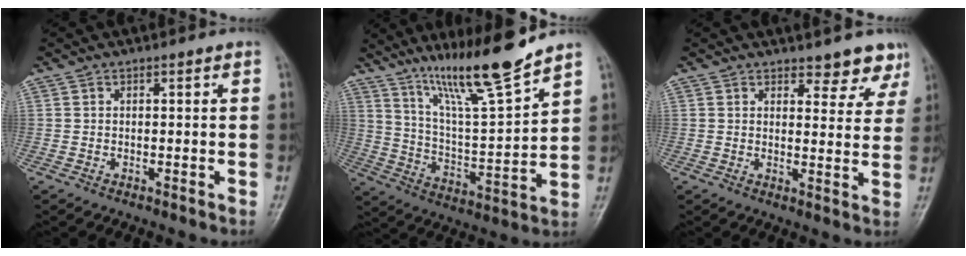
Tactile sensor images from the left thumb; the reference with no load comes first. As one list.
[{"total": 16.0, "force": [12.3, 0.7, 10.1], "torque": [-0.162, -0.075, 0.222]}, {"total": 5.4, "force": [4.6, 2.6, 0.9], "torque": [0.026, -0.029, 0.039]}]